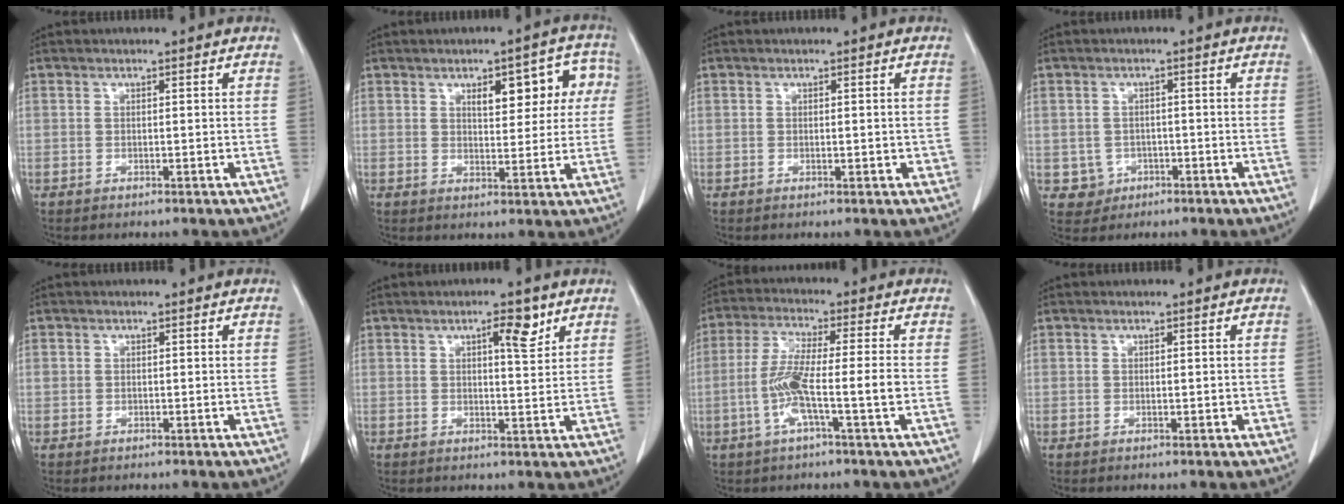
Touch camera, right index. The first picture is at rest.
{"total": 8.5, "force": [2.8, 3.7, 7.1], "torque": [-0.076, 0.029, 0.036]}
{"total": 1.4, "force": [-0.1, 0.6, 1.2], "torque": [-0.015, -0.002, 0.001]}
{"total": 3.6, "force": [-1.0, 3.4, 0.1], "torque": [0.007, 0.011, -0.010]}
{"total": 0.7, "force": [0.1, 0.6, 0.3], "torque": [-0.003, 0.009, 0.002]}
{"total": 4.3, "force": [2.4, 1.0, 3.5], "torque": [-0.052, -0.003, 0.036]}
{"total": 8.5, "force": [-2.1, -0.2, 8.2], "torque": [-0.163, 0.002, -0.045]}
{"total": 1.0, "force": [-0.1, 0.4, 0.9], "torque": [-0.013, -0.002, 0.001]}